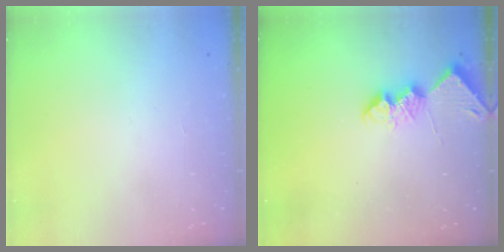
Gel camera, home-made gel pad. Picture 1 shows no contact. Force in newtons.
{"total": 10.0, "press": 10.0, "slide": 0.9}